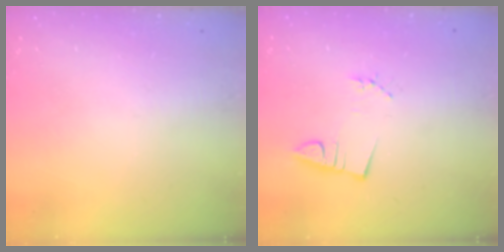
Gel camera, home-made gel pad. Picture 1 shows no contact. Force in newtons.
{"total": 3.0, "press": 1.6, "slide": 2.5}